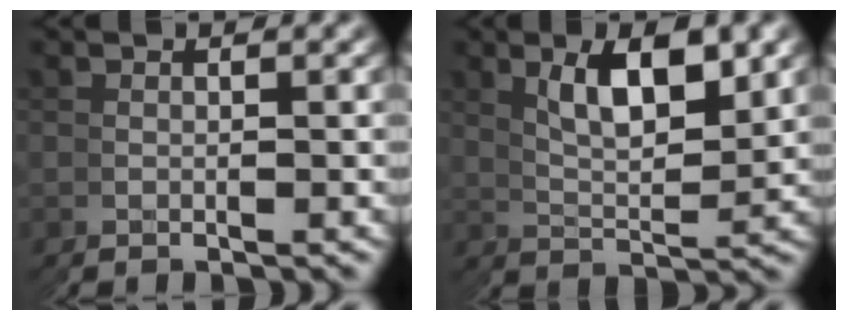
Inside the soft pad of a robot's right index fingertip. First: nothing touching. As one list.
[{"total": 3.6, "force": [2.4, 1.2, 2.3], "torque": [-0.049, -0.004, 0.046]}]